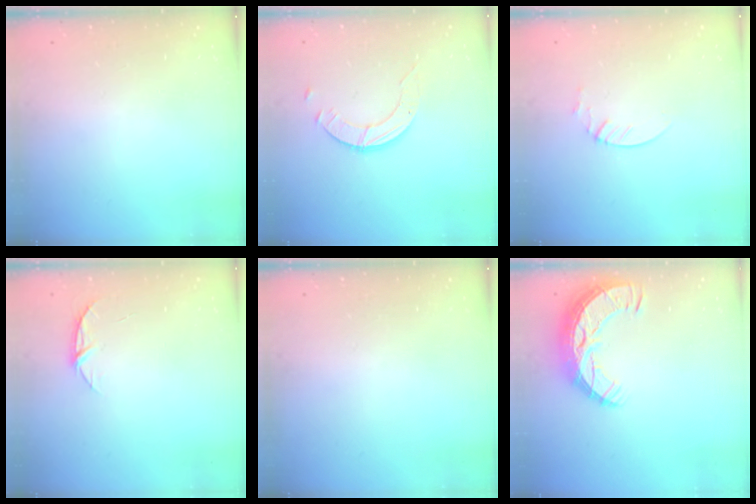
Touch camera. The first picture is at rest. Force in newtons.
{"total": 3.6, "press": 3.5, "slide": 0.4}
{"total": 1.9, "press": 1.9, "slide": 0.2}
{"total": 5.4, "press": 5.4, "slide": 0.6}
{"total": 0.0}
{"total": 11.1, "press": 11.0, "slide": 0.8}